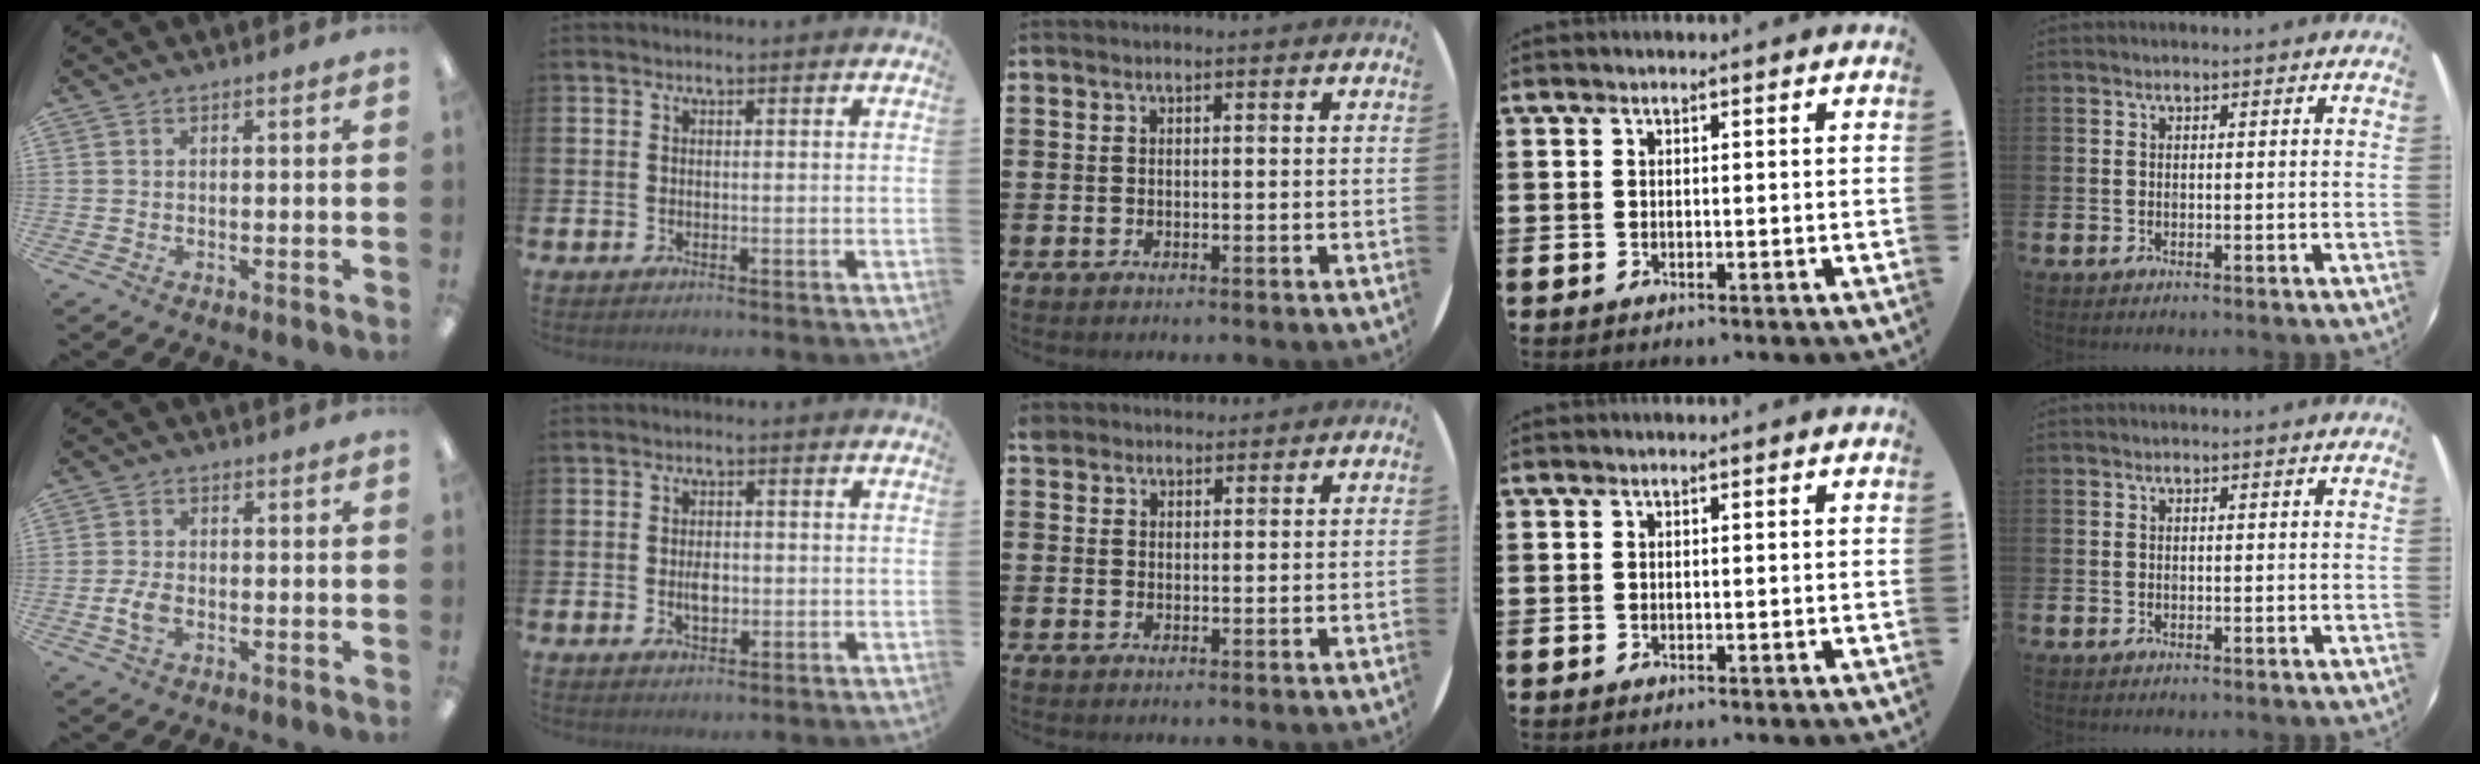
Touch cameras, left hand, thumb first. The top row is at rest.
{"thumb": {"total": 4.2, "force": [-1.1, 2.5, 3.2], "torque": [-0.072, 0.001, -0.023]}, "index": {"total": 2.7, "force": [-0.2, 1.6, 2.2], "torque": [-0.033, 0.001, -0.006]}, "middle": {"total": 2.5, "force": [2.3, 0.9, 0.0], "torque": [0.004, -0.004, 0.044]}}